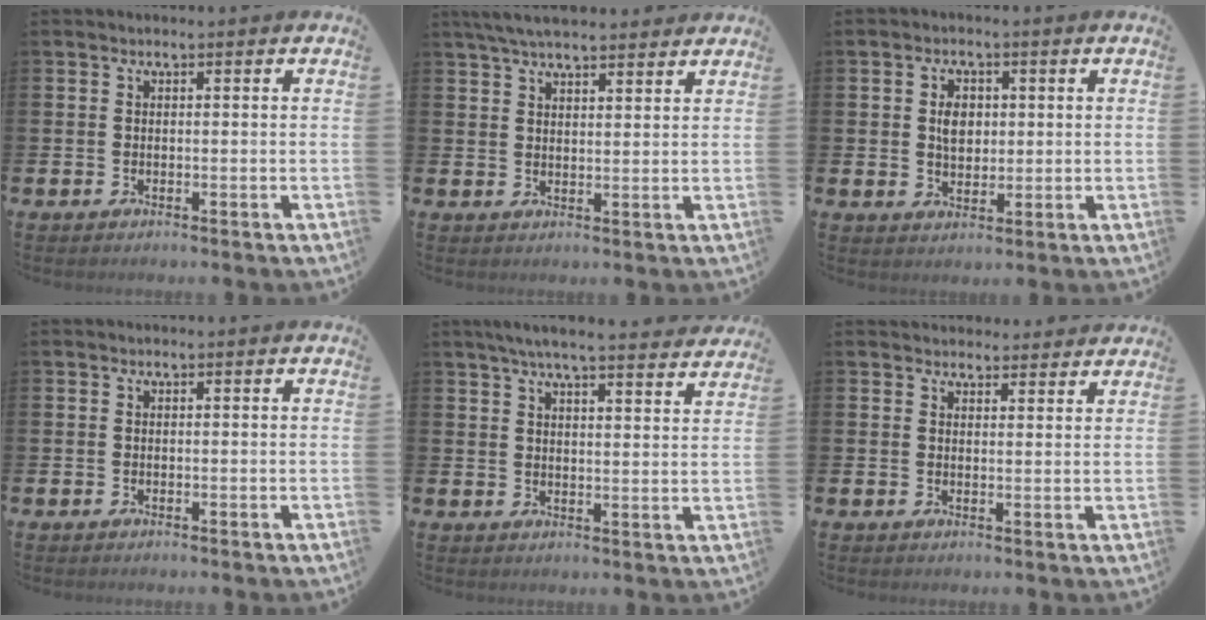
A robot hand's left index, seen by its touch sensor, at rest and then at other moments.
{"total": 5.3, "force": [5.0, 0.9, 1.6], "torque": [-0.041, -0.014, 0.092]}
{"total": 3.6, "force": [0.8, 2.6, 2.3], "torque": [-0.034, 0.005, 0.010]}
{"total": 0.0}
{"total": 5.9, "force": [5.6, 0.1, 1.9], "torque": [-0.051, -0.023, 0.099]}
{"total": 2.9, "force": [2.8, 0.8, -0.2], "torque": [0.009, -0.015, 0.050]}